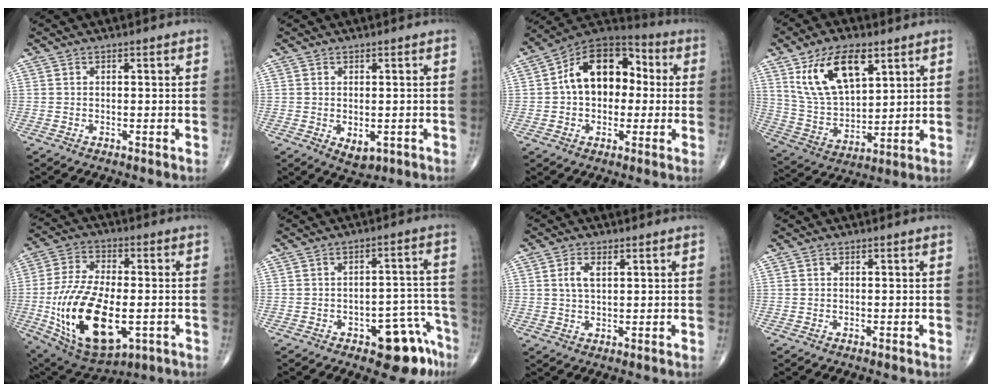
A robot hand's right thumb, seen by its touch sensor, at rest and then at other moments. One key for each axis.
{"total": 3.7, "fx": -0.9, "fy": 2.2, "fz": 2.8, "tx": -0.036, "ty": -0.003, "tz": -0.001}
{"total": 16.2, "fx": 1.5, "fy": 11.0, "fz": 11.8, "tx": -0.146, "ty": 0.039, "tz": 0.013}
{"total": 16.2, "fx": 7.8, "fy": 8.2, "fz": 11.6, "tx": -0.193, "ty": -0.025, "tz": 0.157}
{"total": 22.8, "fx": -4.7, "fy": 11.6, "fz": 19.0, "tx": -0.363, "ty": -0.002, "tz": -0.060}
{"total": 10.3, "fx": -6.1, "fy": 4.4, "fz": 7.1, "tx": -0.050, "ty": 0.048, "tz": -0.074}
{"total": 4.0, "fx": 1.3, "fy": 2.1, "fz": 3.1, "tx": -0.062, "ty": 0.000, "tz": 0.026}
{"total": 0.0}